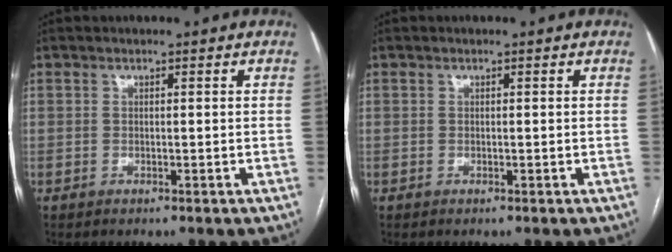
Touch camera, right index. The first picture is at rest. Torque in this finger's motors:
{"motor_torque": [-0.28, 0.12, -0.03, -0.01]}